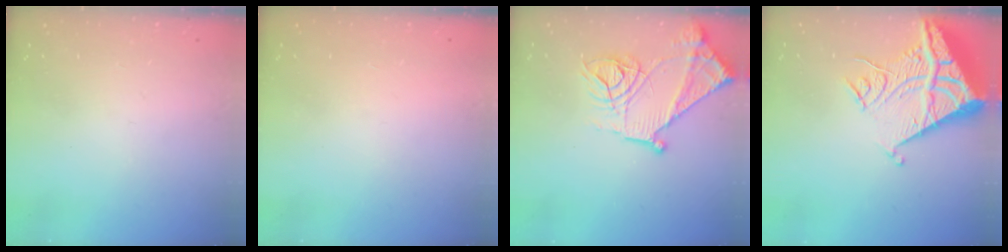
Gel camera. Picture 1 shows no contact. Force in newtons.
{"total": 1.5, "press": 1.5, "slide": 0.1}
{"total": 15.5, "press": 15.4, "slide": 1.4}
{"total": 16.7, "press": 16.6, "slide": 1.8}